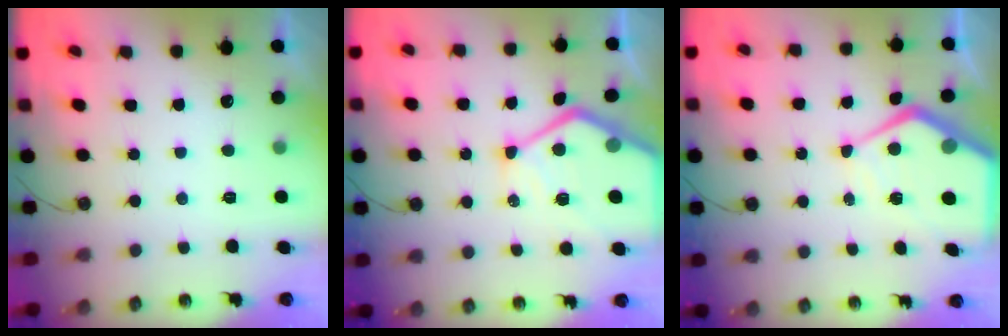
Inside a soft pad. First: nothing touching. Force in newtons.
{"total": 17.0, "press": 16.9, "slide": 1.5}
{"total": 10.9, "press": 10.8, "slide": 1.1}